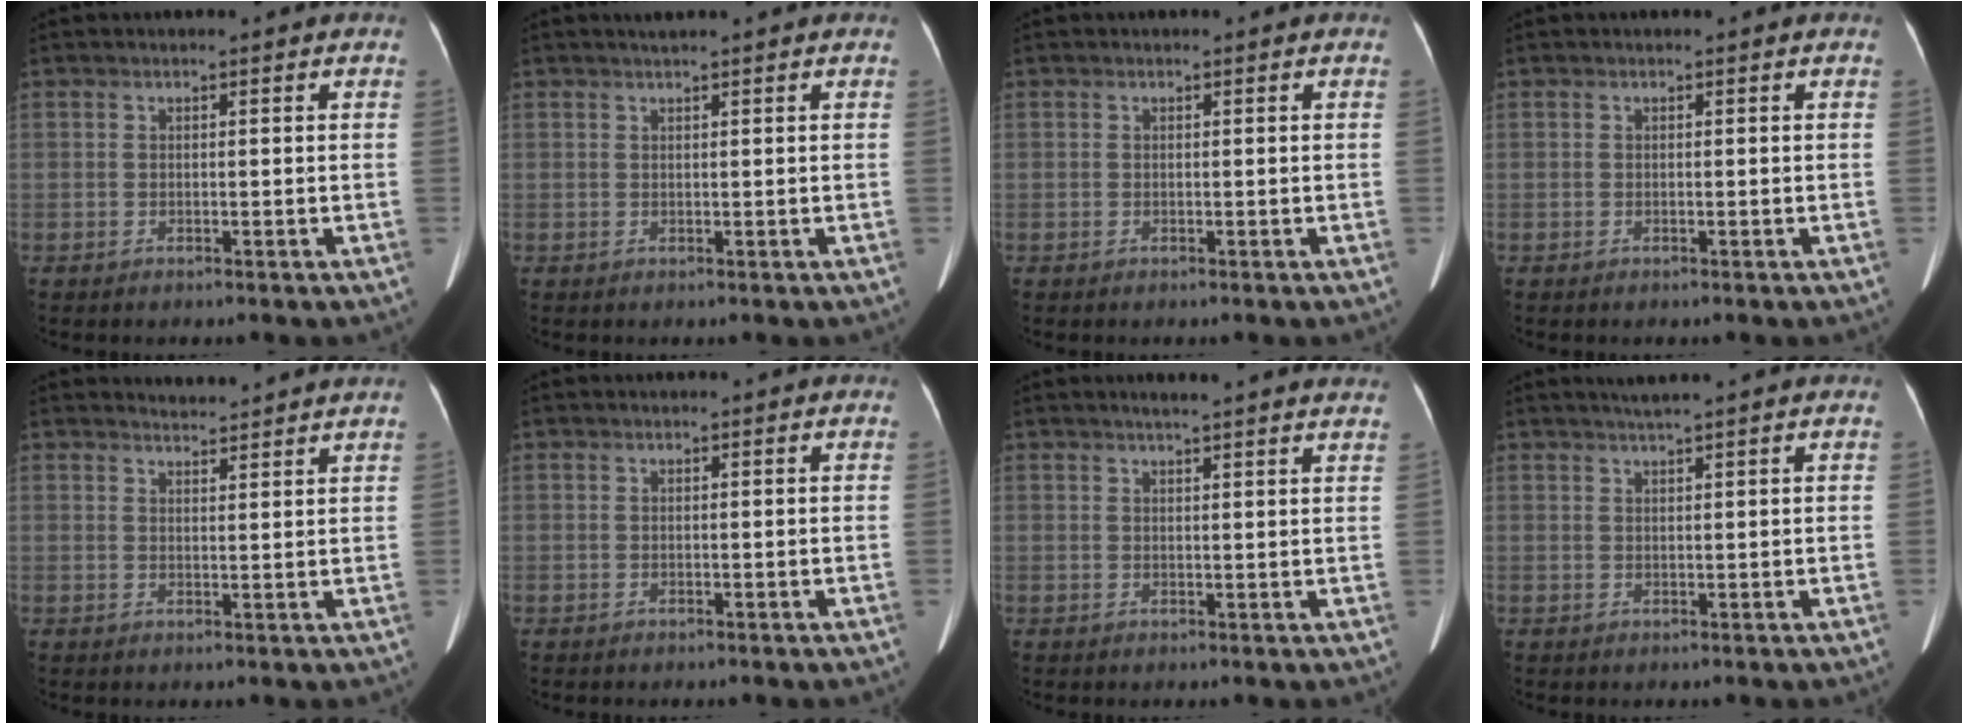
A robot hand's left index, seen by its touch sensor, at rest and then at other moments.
{"total": 1.3, "force": [1.1, -0.2, 0.7], "torque": [-0.012, 0.008, 0.023]}
{"total": 0.0}
{"total": 0.0}
{"total": 3.4, "force": [3.3, -0.4, 0.0], "torque": [-0.007, 0.004, 0.045]}
{"total": 0.0}
{"total": 9.4, "force": [8.4, 0.3, 4.2], "torque": [-0.052, 0.013, 0.085]}
{"total": 2.4, "force": [2.0, -0.6, 1.2], "torque": [-0.016, 0.008, 0.037]}